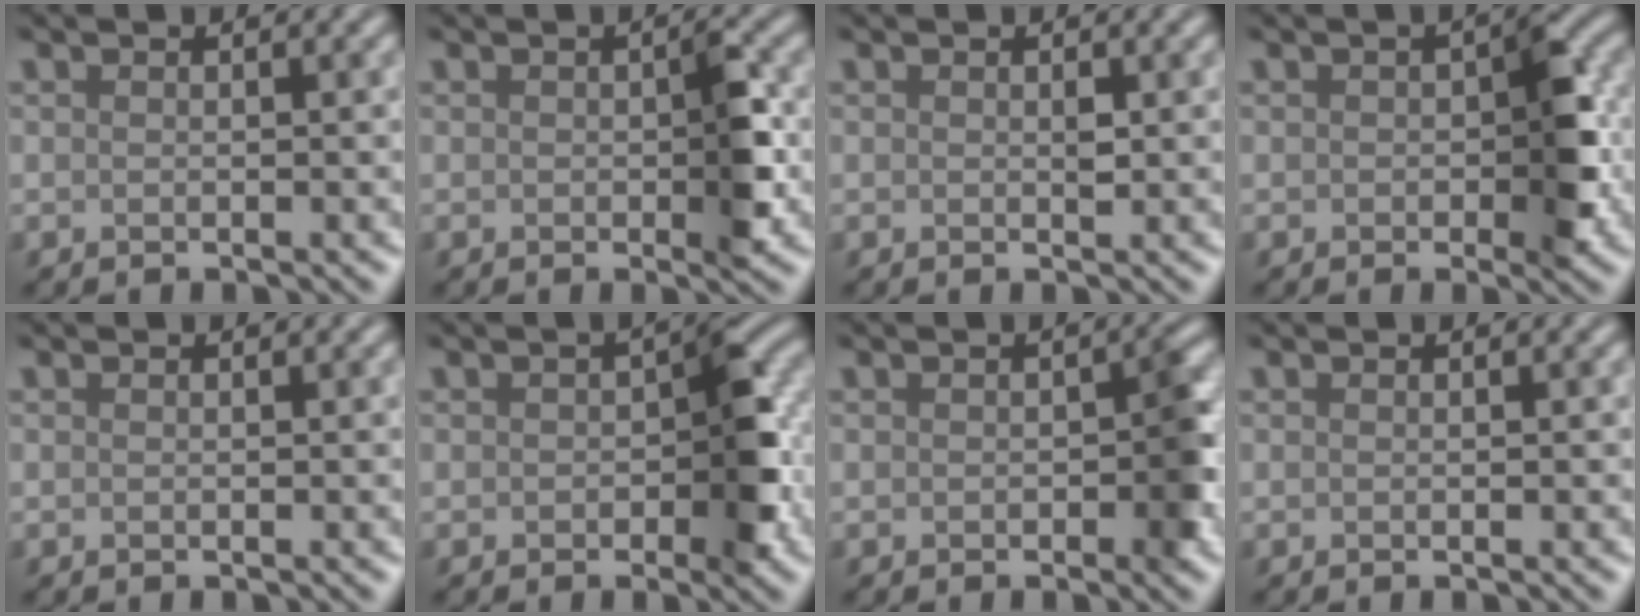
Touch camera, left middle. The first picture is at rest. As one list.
[{"total": 3.0, "force": [-0.2, 1.2, 2.7], "torque": [-0.036, -0.002, -0.002]}, {"total": 0.7, "force": [0.1, 0.3, 0.6], "torque": [-0.007, -0.001, 0.000]}, {"total": 4.1, "force": [-0.3, 2.2, 3.4], "torque": [-0.041, -0.001, -0.005]}, {"total": 0.0}, {"total": 4.5, "force": [-0.6, 2.5, 3.8], "torque": [-0.041, 0.001, -0.010]}, {"total": 2.9, "force": [-0.4, 1.6, 2.3], "torque": [-0.027, -0.002, -0.008]}, {"total": 0.0}]